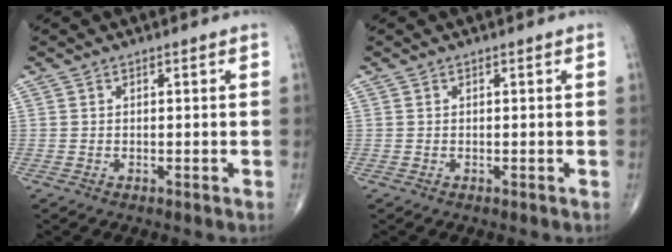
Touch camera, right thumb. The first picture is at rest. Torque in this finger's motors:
{"motor_torque": [-0.11, 0.02, 0.01, -0.08, 0.03]}